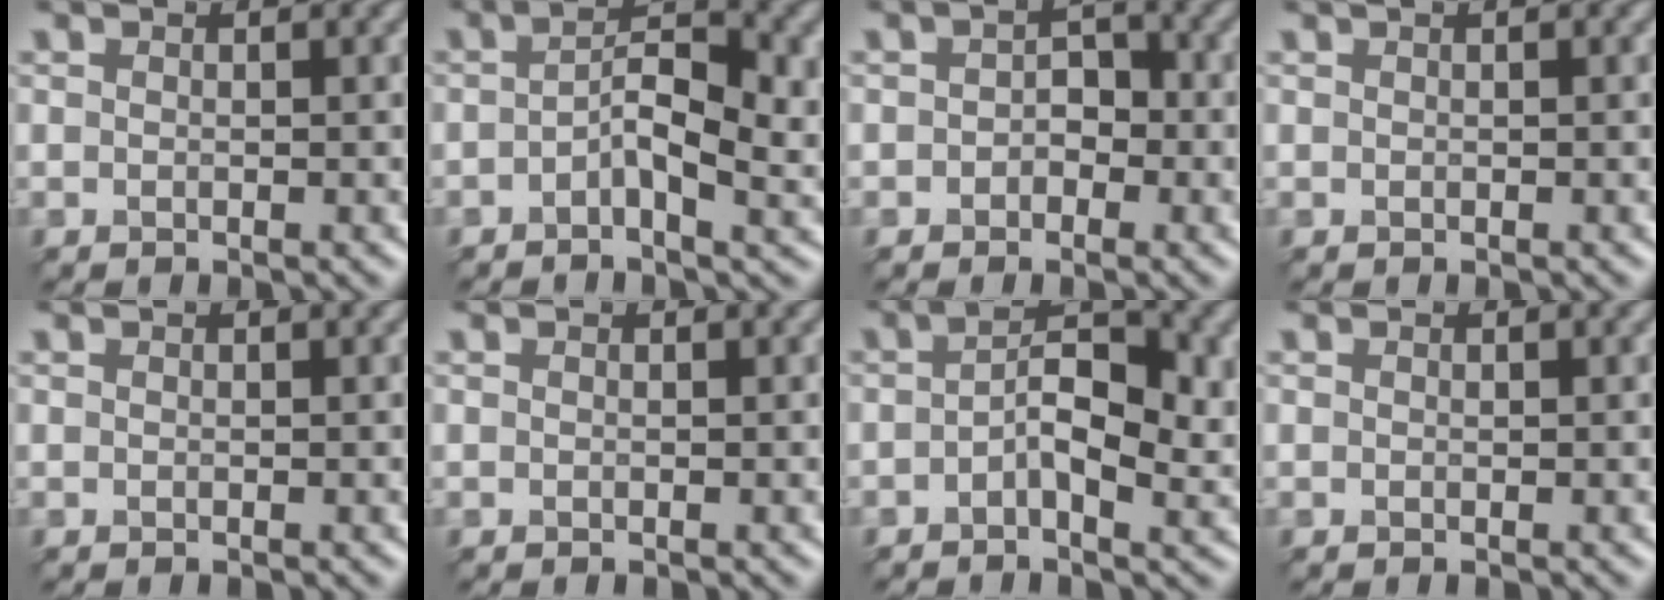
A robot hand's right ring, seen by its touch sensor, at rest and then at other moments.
{"total": 4.0, "force": [-1.0, 0.9, 3.8], "torque": [-0.085, 0.005, -0.011]}
{"total": 0.9, "force": [-0.8, 0.5, 0.1], "torque": [-0.018, 0.008, -0.006]}
{"total": 0.9, "force": [0.4, 0.3, 0.7], "torque": [-0.011, 0.001, -0.001]}
{"total": 0.0}
{"total": 0.0}
{"total": 4.0, "force": [-0.7, 1.3, 3.7], "torque": [-0.080, 0.005, -0.005]}
{"total": 0.6, "force": [-0.1, -0.4, -0.4], "torque": [-0.001, -0.001, 0.007]}